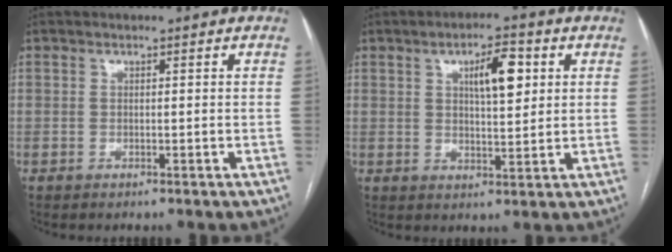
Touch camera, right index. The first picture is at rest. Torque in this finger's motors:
{"motor_torque": [0.71, 0.65, 0.15, 0.05]}